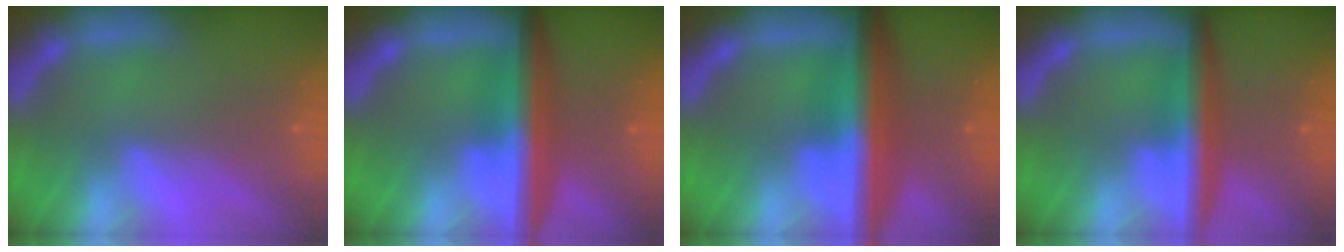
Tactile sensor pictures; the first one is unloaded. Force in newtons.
{"total": 7.1}
{"total": 8.5}
{"total": 5.5}